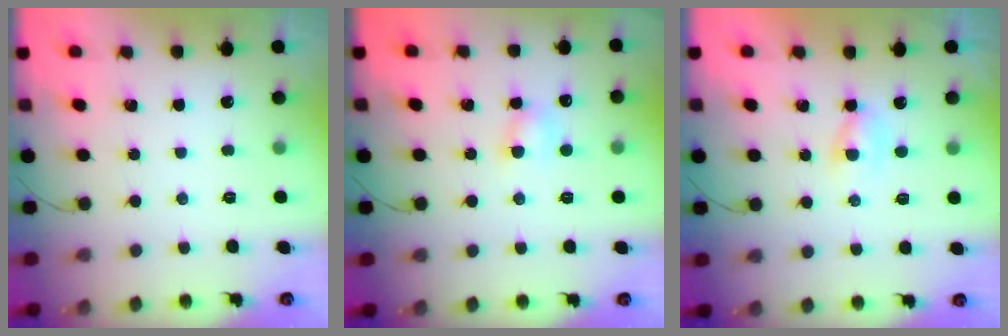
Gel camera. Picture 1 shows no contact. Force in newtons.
{"total": 4.4, "press": 4.2, "slide": 1.3}
{"total": 1.4, "press": 1.3, "slide": 0.7}